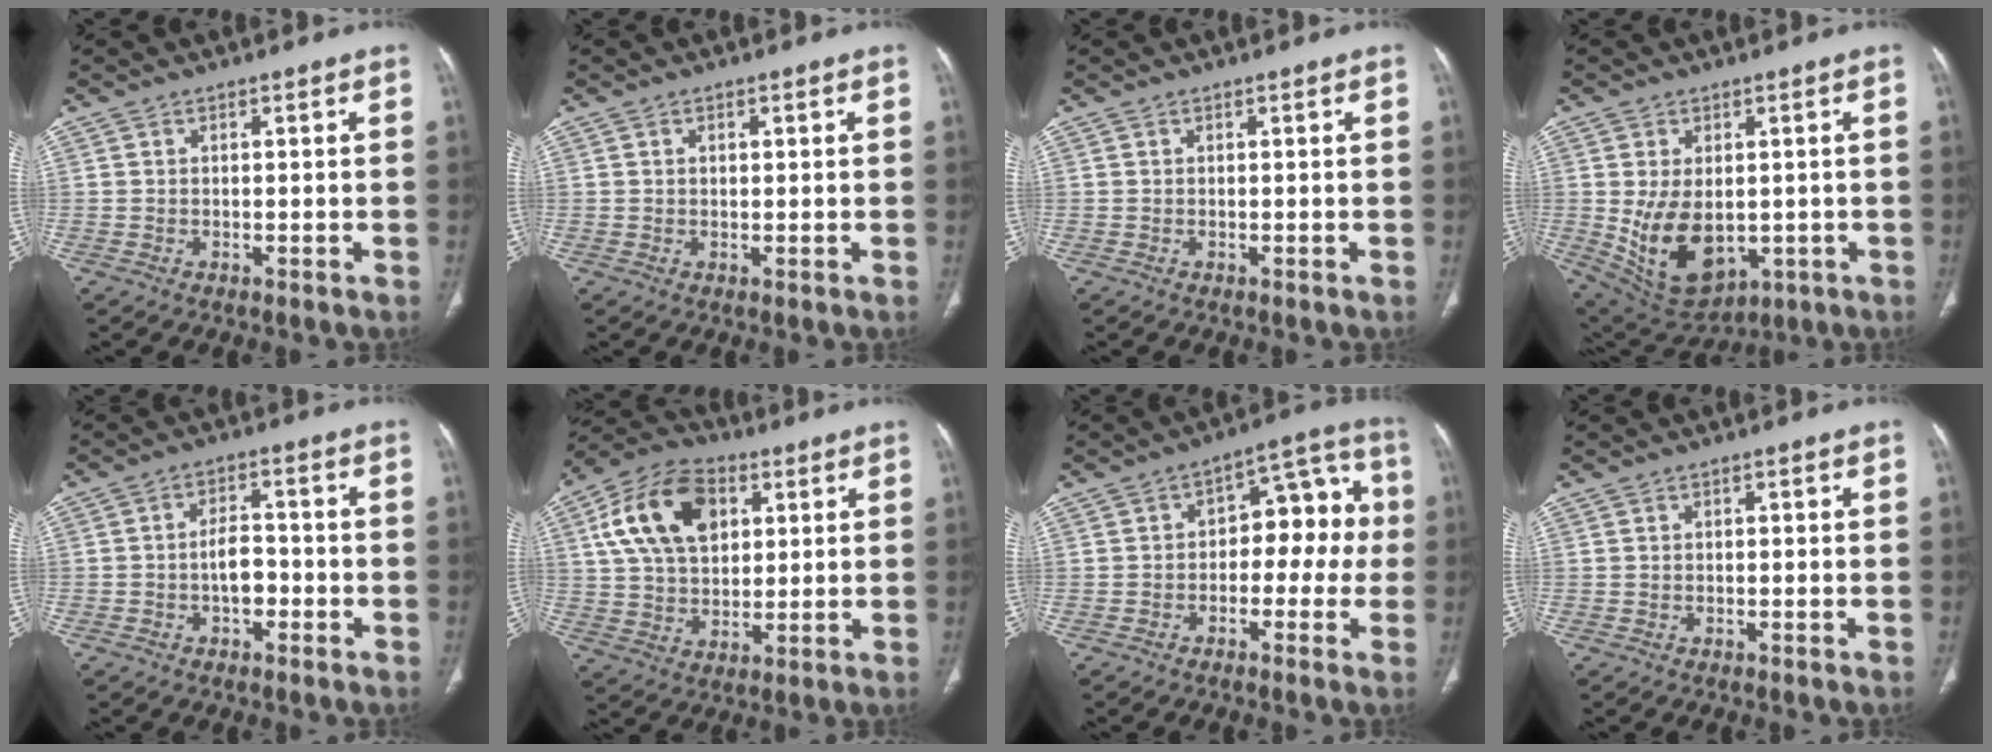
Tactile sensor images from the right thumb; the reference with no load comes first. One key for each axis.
{"total": 1.2, "fx": 0.4, "fy": 0.7, "fz": 0.9, "tx": -0.014, "ty": 0.000, "tz": 0.008}
{"total": 0.0}
{"total": 13.3, "fx": -1.3, "fy": 8.5, "fz": 10.1, "tx": -0.158, "ty": -0.011, "tz": 0.012}
{"total": 5.0, "fx": -1.6, "fy": 3.1, "fz": 3.6, "tx": -0.048, "ty": 0.024, "tz": -0.031}
{"total": 16.7, "fx": 5.2, "fy": 10.9, "fz": 11.5, "tx": -0.192, "ty": 0.003, "tz": 0.093}
{"total": 11.6, "fx": -0.6, "fy": 7.1, "fz": 9.2, "tx": -0.061, "ty": 0.049, "tz": -0.020}
{"total": 0.6, "fx": 0.0, "fy": 0.4, "fz": 0.4, "tx": 0.000, "ty": 0.000, "tz": -0.003}